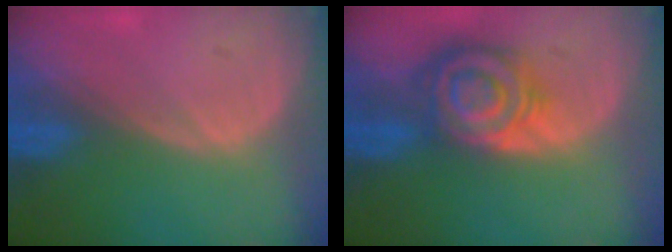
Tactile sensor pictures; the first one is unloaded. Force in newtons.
{"total": 8.6, "press": 7.5, "slide": 4.1}